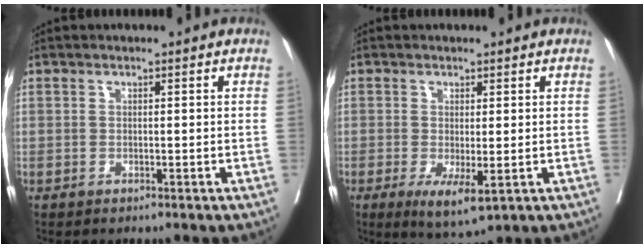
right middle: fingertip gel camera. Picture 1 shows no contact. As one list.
[{"total": 5.1, "force": [-1.5, 1.5, 4.7], "torque": [-0.076, -0.015, -0.014]}]